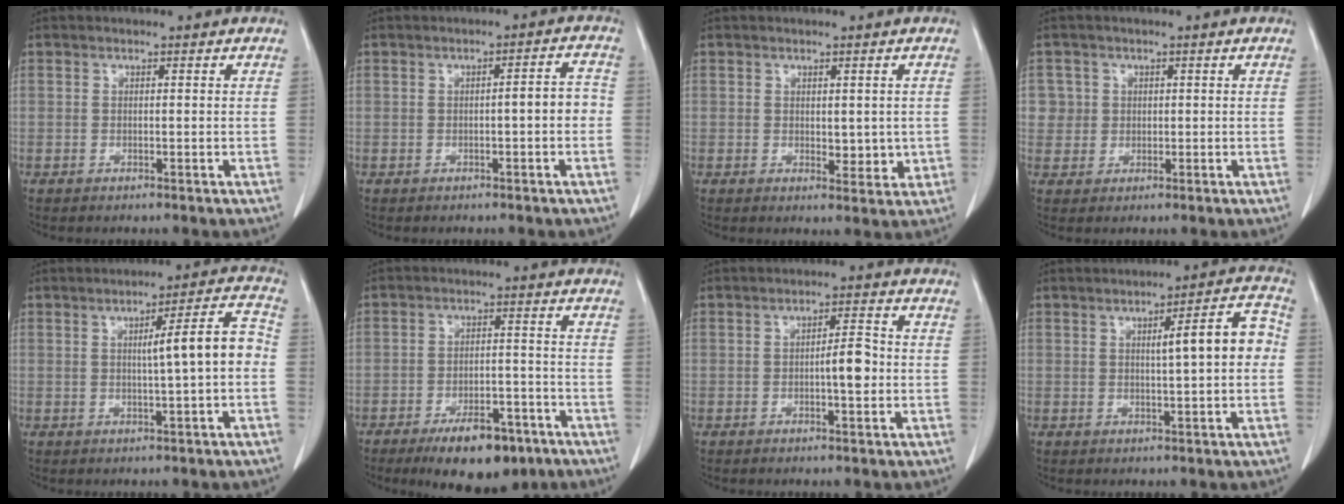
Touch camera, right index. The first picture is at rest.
{"total": 3.3, "force": [-0.7, 0.5, 3.2], "torque": [-0.039, 0.012, -0.010]}
{"total": 3.3, "force": [0.1, 1.9, 2.7], "torque": [-0.029, -0.007, 0.008]}
{"total": 3.1, "force": [0.8, 3.0, -0.3], "torque": [0.027, 0.004, 0.011]}
{"total": 7.4, "force": [-0.3, 0.2, 7.4], "torque": [-0.103, 0.017, -0.005]}
{"total": 10.6, "force": [-7.2, 4.0, 6.8], "torque": [-0.097, -0.002, -0.108]}
{"total": 4.2, "force": [-0.6, 0.8, 4.0], "torque": [-0.062, 0.004, -0.009]}
{"total": 7.4, "force": [0.5, 0.9, 7.3], "torque": [-0.099, 0.021, 0.004]}